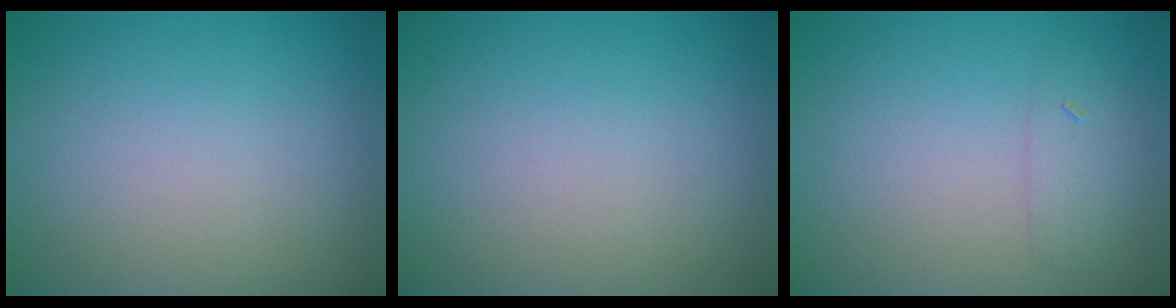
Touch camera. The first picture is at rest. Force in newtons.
{"total": 0.0}
{"total": 1.6, "press": 1.6, "slide": 0.1}